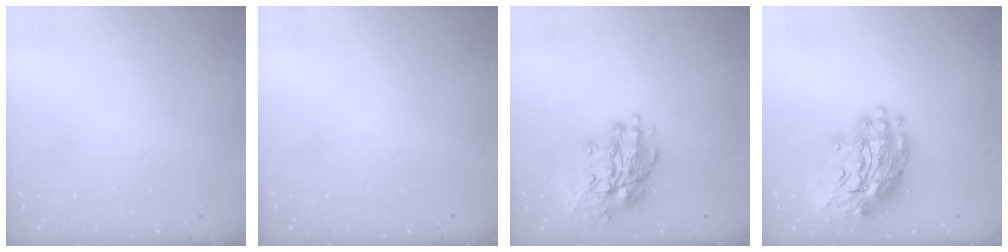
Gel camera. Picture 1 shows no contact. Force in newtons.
{"total": 0.0}
{"total": 16.9, "press": 16.6, "slide": 3.1}
{"total": 16.6, "press": 16.5, "slide": 1.7}